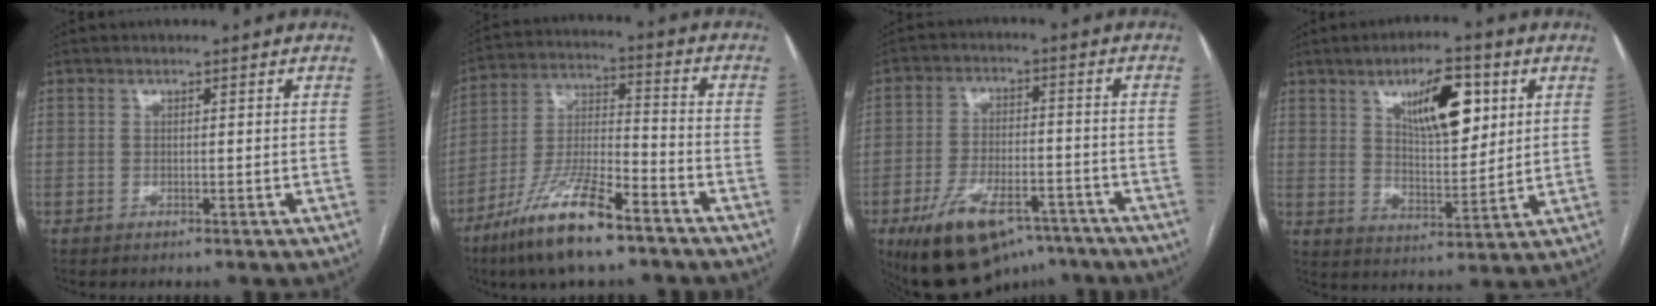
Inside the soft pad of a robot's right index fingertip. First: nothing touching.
{"total": 14.9, "force": [-10.0, 2.7, 10.8], "torque": [-0.218, -0.019, -0.183]}
{"total": 15.5, "force": [-10.1, 6.9, 9.5], "torque": [-0.169, 0.002, -0.156]}
{"total": 11.1, "force": [4.7, 4.0, 9.3], "torque": [-0.150, 0.006, 0.082]}